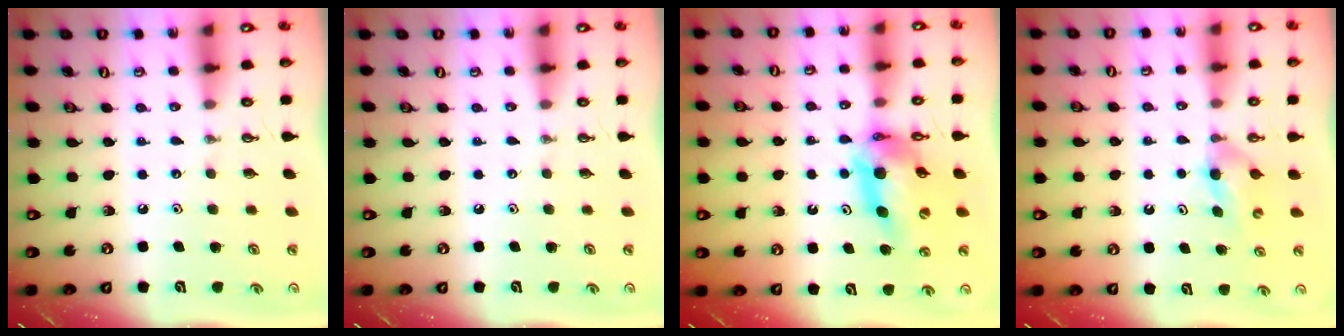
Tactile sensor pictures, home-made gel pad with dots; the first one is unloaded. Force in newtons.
{"total": 0.0}
{"total": 12.3, "press": 12.2, "slide": 1.1}
{"total": 4.2, "press": 3.8, "slide": 1.8}